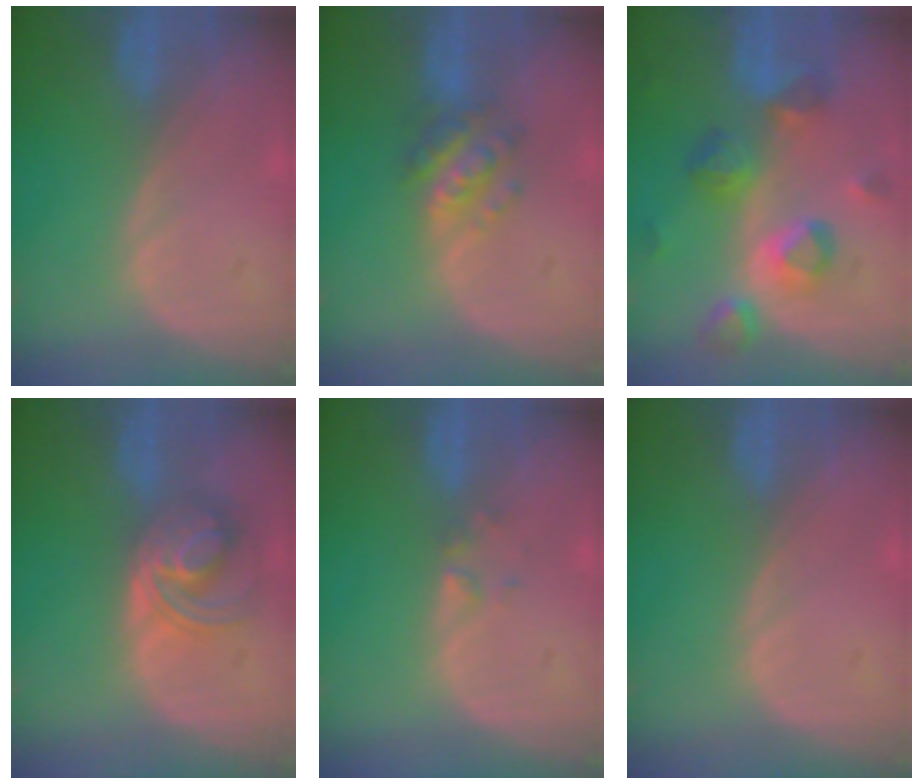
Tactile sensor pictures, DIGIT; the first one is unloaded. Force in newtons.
{"total": 5.7, "press": 5.1, "slide": 2.6}
{"total": 8.8, "press": 7.9, "slide": 3.7}
{"total": 5.6, "press": 5.6, "slide": 0.3}
{"total": 1.2, "press": 1.2, "slide": 0.1}
{"total": 0.5, "press": 0.0, "slide": 0.5}